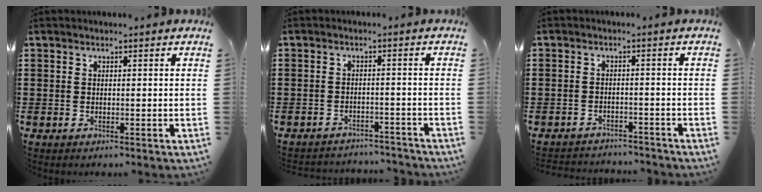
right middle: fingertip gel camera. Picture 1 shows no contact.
{"total": 2.6, "force": [-2.6, 0.2, -0.1], "torque": [-0.006, 0.001, -0.056]}
{"total": 2.6, "force": [-2.6, 0.3, -0.3], "torque": [-0.001, 0.000, -0.058]}